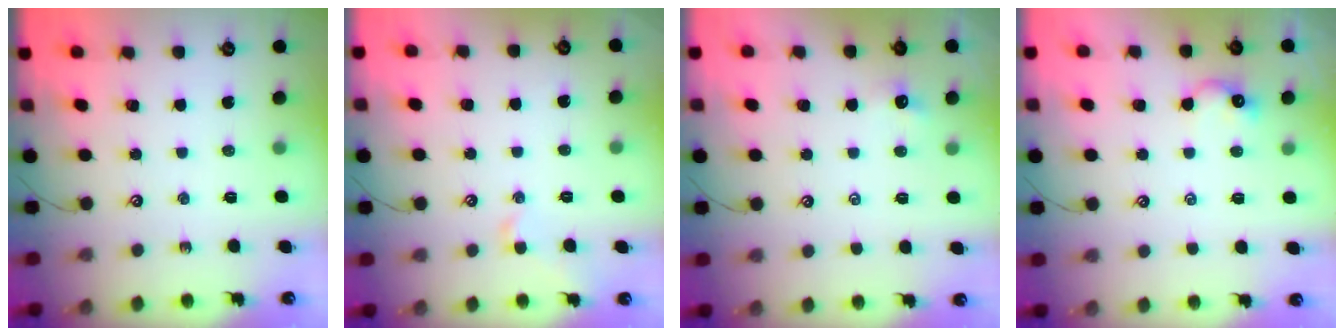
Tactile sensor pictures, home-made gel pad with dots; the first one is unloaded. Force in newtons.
{"total": 1.0, "press": 0.9, "slide": 0.4}
{"total": 1.2, "press": 1.1, "slide": 0.5}
{"total": 1.7, "press": 1.6, "slide": 0.7}